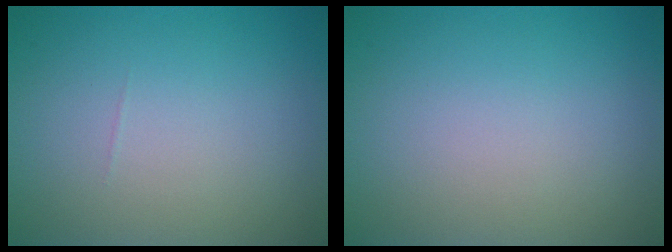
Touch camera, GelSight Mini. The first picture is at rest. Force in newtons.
{"total": 0.0}